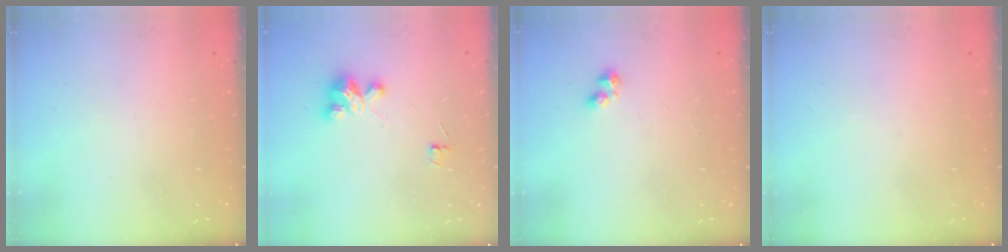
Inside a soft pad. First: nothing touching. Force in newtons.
{"total": 4.0, "press": 4.0, "slide": 0.2}
{"total": 2.2, "press": 2.1, "slide": 0.7}
{"total": 0.0}